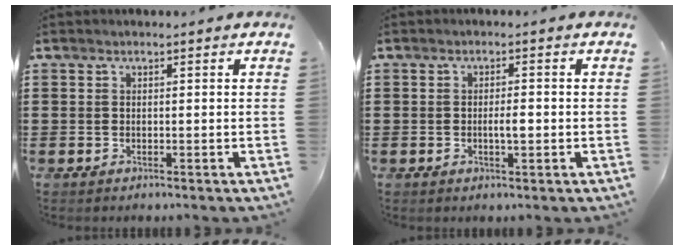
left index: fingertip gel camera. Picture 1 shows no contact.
{"total": 2.4, "force": [-0.4, 0.7, 2.3], "torque": [-0.045, 0.001, -0.008]}